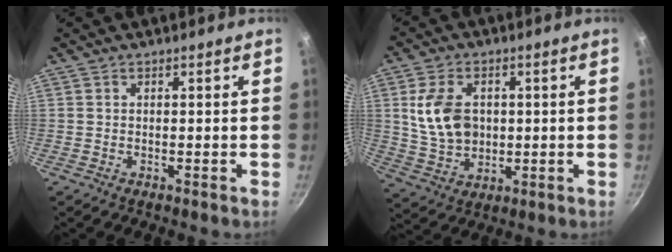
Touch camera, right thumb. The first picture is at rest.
{"total": 11.3, "force": [1.5, 8.2, 7.6], "torque": [-0.126, -0.006, 0.035]}